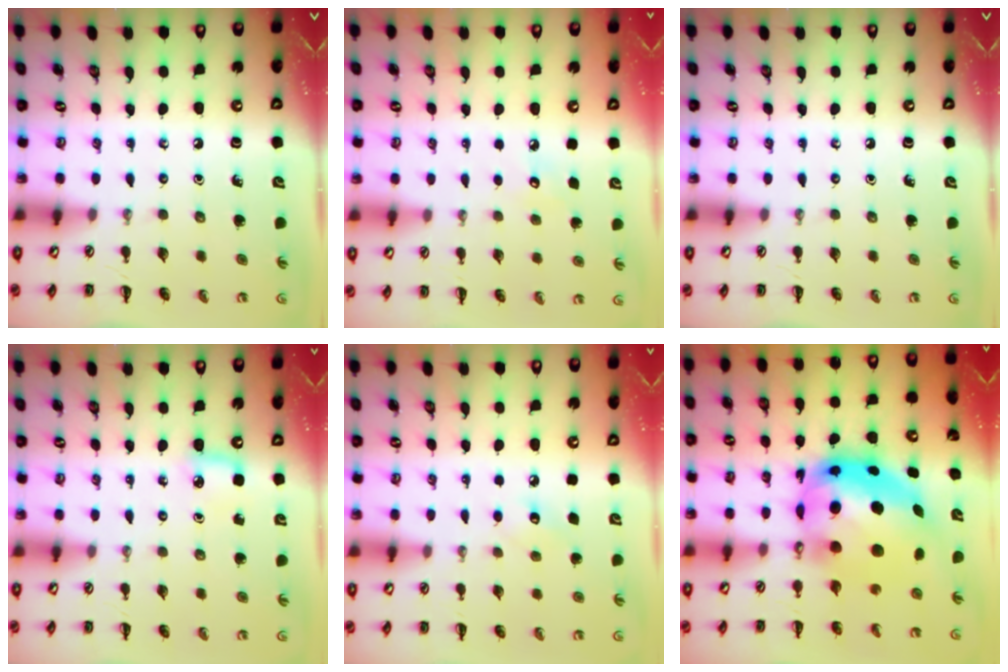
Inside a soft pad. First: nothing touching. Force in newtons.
{"total": 3.8, "press": 3.7, "slide": 0.9}
{"total": 0.0}
{"total": 4.4, "press": 4.1, "slide": 1.6}
{"total": 5.9, "press": 5.8, "slide": 1.2}
{"total": 14.7, "press": 14.3, "slide": 3.6}